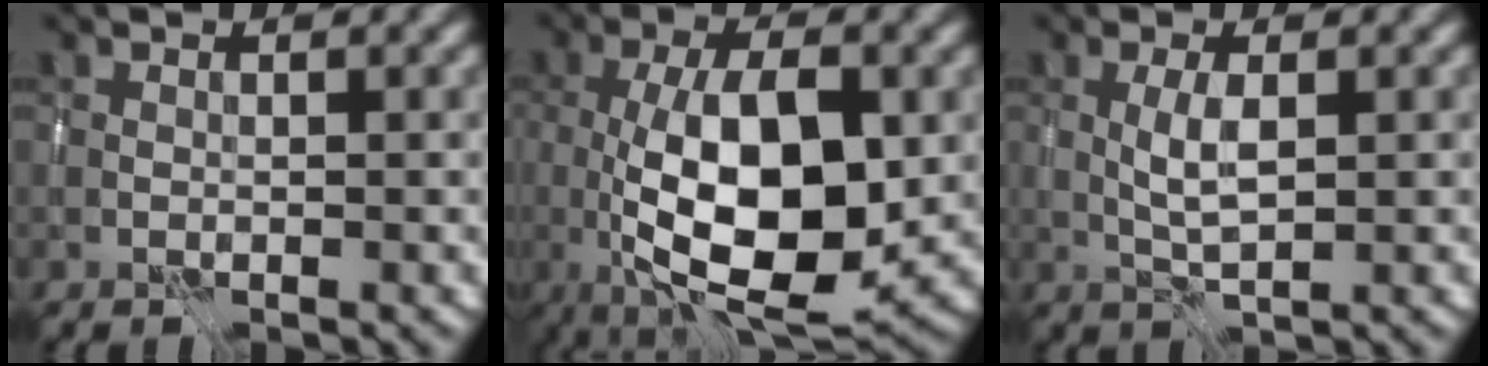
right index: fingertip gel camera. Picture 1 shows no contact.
{"total": 11.3, "force": [-1.2, 4.6, 10.3], "torque": [-0.173, -0.013, -0.018]}
{"total": 2.4, "force": [-0.1, 0.6, 2.3], "torque": [-0.048, 0.003, -0.001]}